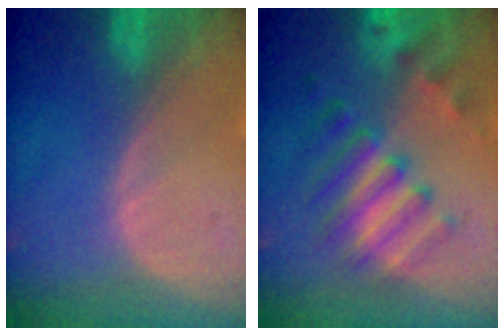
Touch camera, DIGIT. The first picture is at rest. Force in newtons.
{"total": 9.0, "press": 8.3, "slide": 3.7}